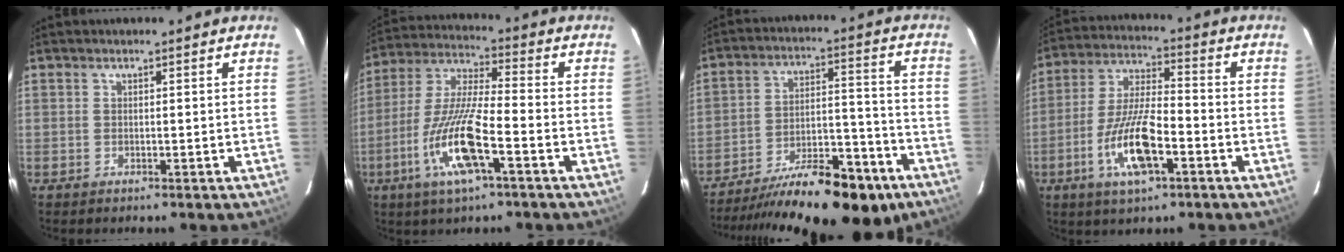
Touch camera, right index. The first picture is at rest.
{"total": 13.9, "force": [-5.4, 1.6, 12.7], "torque": [-0.263, -0.011, -0.104]}
{"total": 19.9, "force": [-14.8, 4.8, 12.4], "torque": [-0.155, 0.017, -0.237]}
{"total": 12.1, "force": [-4.7, 2.8, 10.8], "torque": [-0.218, -0.003, -0.085]}